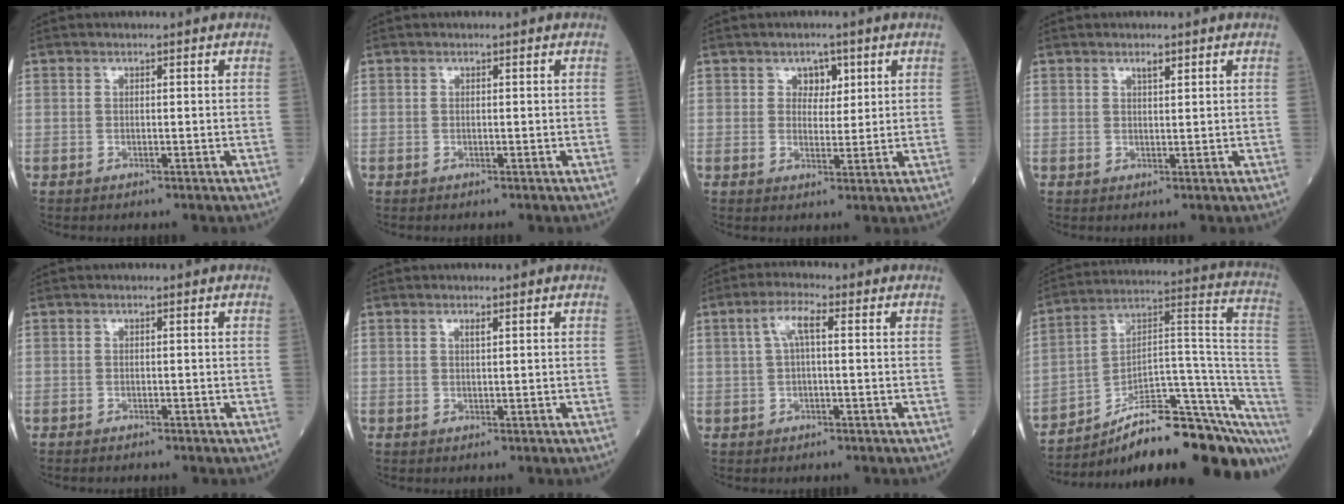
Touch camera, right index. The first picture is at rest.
{"total": 0.0}
{"total": 3.1, "force": [1.5, 2.2, 1.7], "torque": [-0.014, 0.002, 0.022]}
{"total": 1.4, "force": [1.0, 0.2, 1.0], "torque": [-0.020, -0.001, 0.018]}
{"total": 0.5, "force": [-0.5, 0.1, 0.1], "torque": [-0.009, -0.002, -0.009]}
{"total": 0.8, "force": [0.4, 0.0, 0.6], "torque": [-0.014, -0.001, 0.008]}
{"total": 4.0, "force": [0.8, 0.8, 3.8], "torque": [-0.079, 0.018, 0.017]}
{"total": 25.5, "force": [-18.7, 4.8, 16.7], "torque": [-0.153, 0.044, -0.275]}